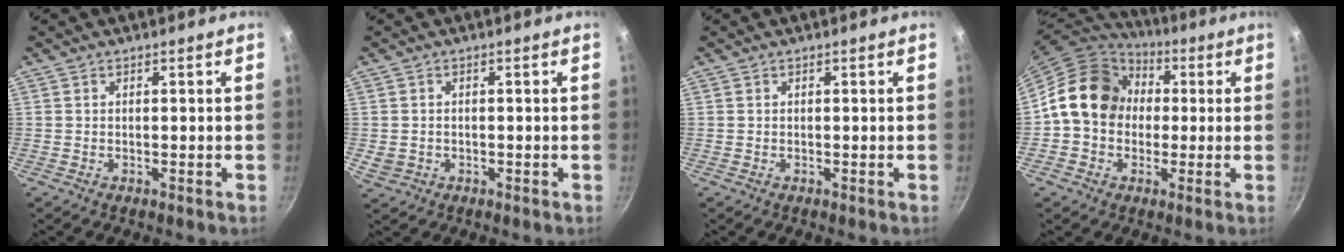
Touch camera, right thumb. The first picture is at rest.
{"total": 2.5, "force": [-0.4, 2.3, 1.1], "torque": [-0.020, 0.002, 0.001]}
{"total": 0.0}
{"total": 15.2, "force": [1.3, 12.6, 8.4], "torque": [-0.103, 0.031, 0.007]}